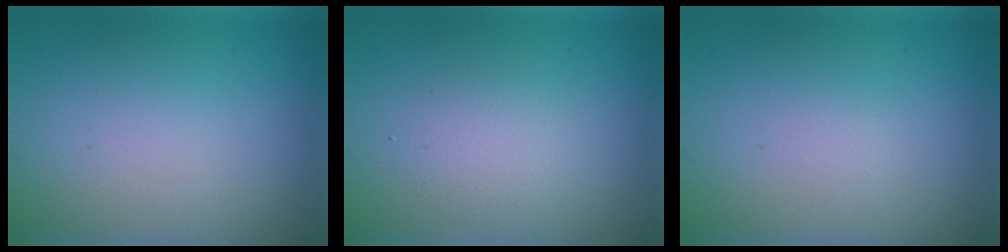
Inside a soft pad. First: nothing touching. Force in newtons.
{"total": 2.0, "press": 2.0, "slide": 0.1}
{"total": 0.0}